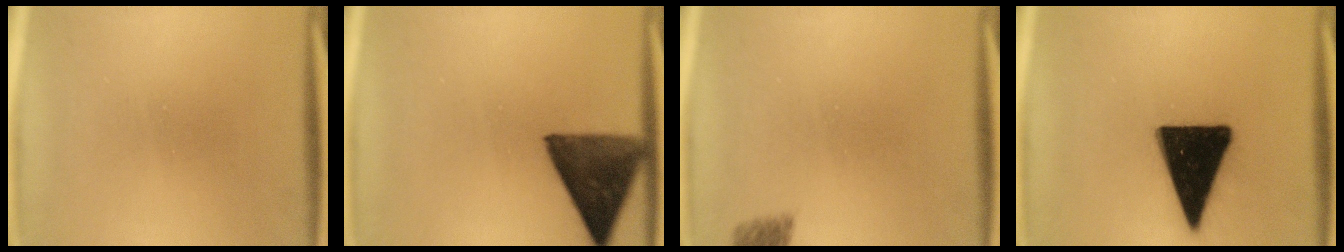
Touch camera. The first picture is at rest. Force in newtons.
{"total": 12.3}
{"total": 2.7}
{"total": 19.1}